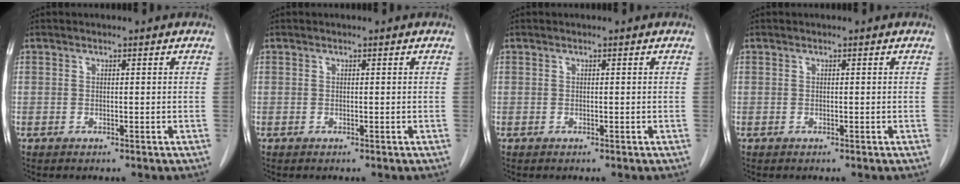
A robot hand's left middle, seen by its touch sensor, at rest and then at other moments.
{"total": 0.0}
{"total": 0.0}
{"total": 0.0}